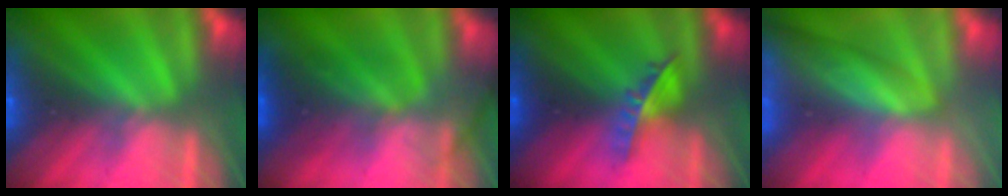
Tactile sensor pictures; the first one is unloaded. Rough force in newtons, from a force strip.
{"total": 2.6}
{"total": 8.3}
{"total": 3.5}